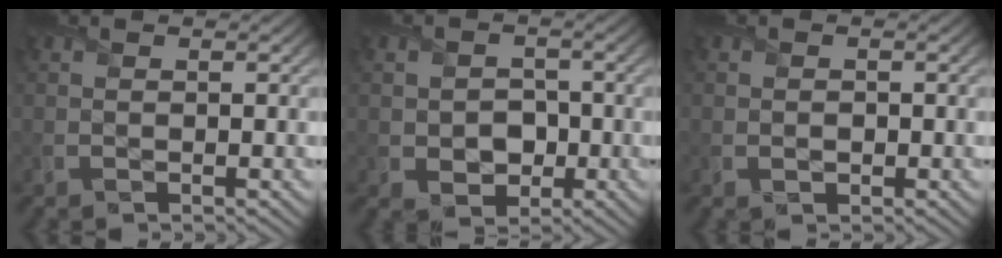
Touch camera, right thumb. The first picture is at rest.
{"total": 3.6, "force": [-0.6, 2.9, 2.0], "torque": [-0.041, -0.001, -0.015]}
{"total": 0.5, "force": [-0.1, 0.4, 0.3], "torque": [-0.007, -0.003, -0.002]}